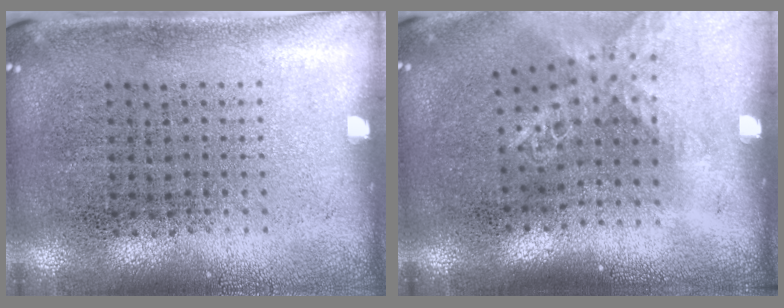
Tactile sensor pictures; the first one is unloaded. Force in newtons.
{"total": 1.5, "press": 1.3, "slide": 0.8}